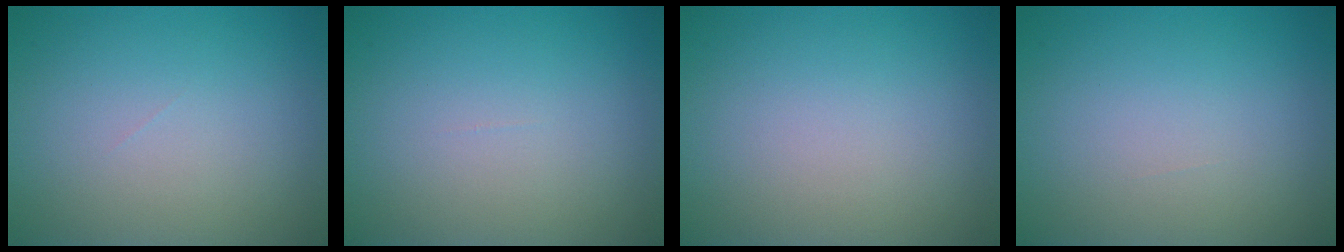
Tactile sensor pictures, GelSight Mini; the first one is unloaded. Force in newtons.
{"total": 0.0}
{"total": 0.0}
{"total": 0.0}